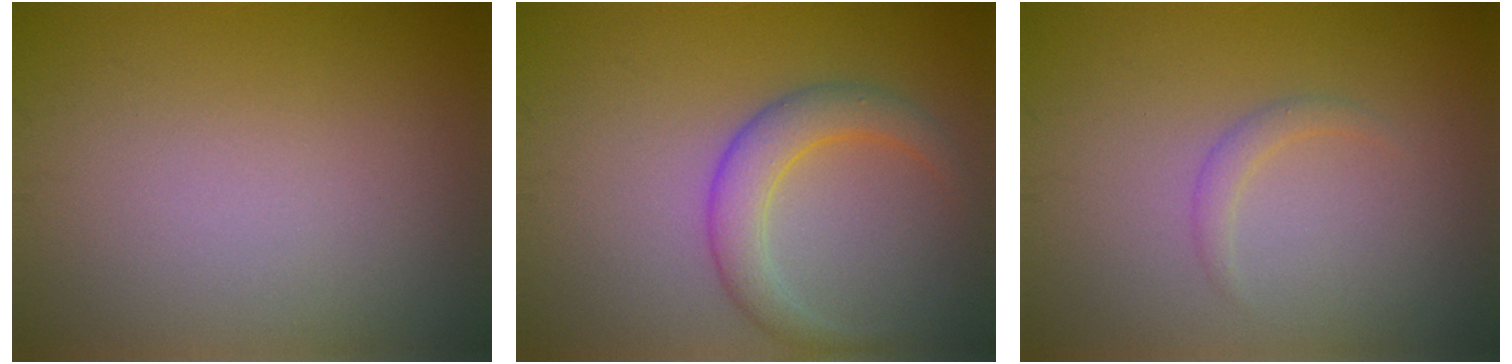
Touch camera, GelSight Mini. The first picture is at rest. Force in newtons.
{"total": 3.5, "press": 3.5, "slide": 0.1}
{"total": 1.1, "press": 1.1, "slide": 0.0}